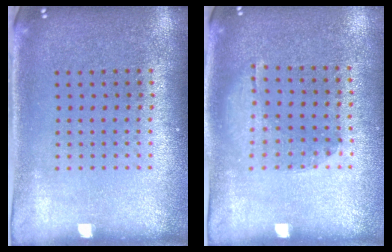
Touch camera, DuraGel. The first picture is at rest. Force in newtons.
{"total": 1.2, "press": 0.8, "slide": 0.9}